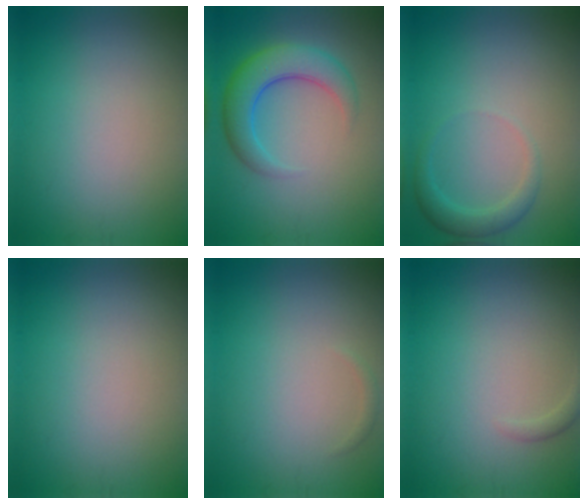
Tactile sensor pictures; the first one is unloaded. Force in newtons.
{"total": 5.8, "press": 5.8, "slide": 0.2}
{"total": 2.1, "press": 2.1, "slide": 0.2}
{"total": 0.0}
{"total": 0.6, "press": 0.6, "slide": 0.0}
{"total": 0.8, "press": 0.8, "slide": 0.1}